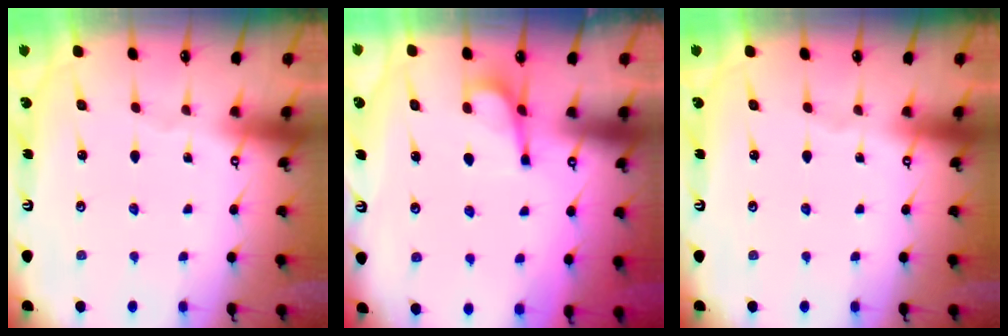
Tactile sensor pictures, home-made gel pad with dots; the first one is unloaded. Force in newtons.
{"total": 4.7, "press": 4.7, "slide": 0.5}
{"total": 0.0}